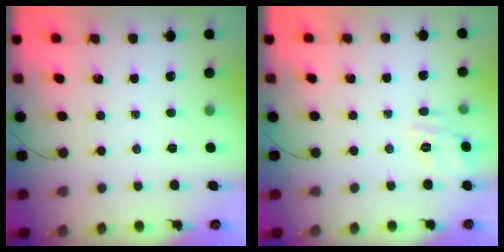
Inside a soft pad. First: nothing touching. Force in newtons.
{"total": 6.1, "press": 5.9, "slide": 1.6}